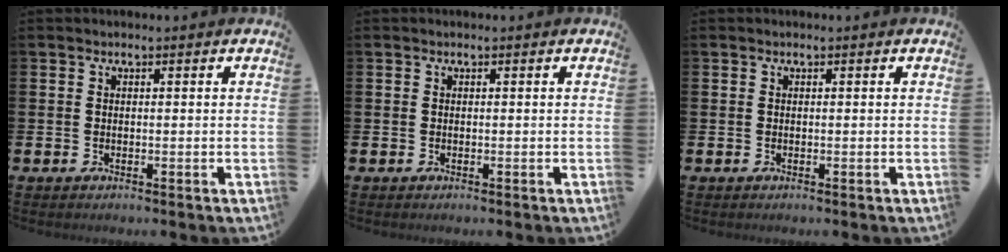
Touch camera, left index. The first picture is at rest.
{"total": 0.0}
{"total": 0.0}